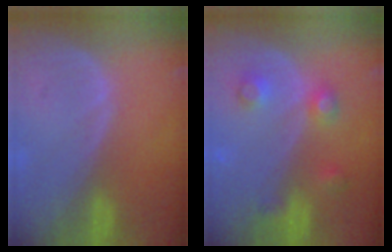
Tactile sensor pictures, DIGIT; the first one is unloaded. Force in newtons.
{"total": 4.5, "press": 4.5, "slide": 0.1}